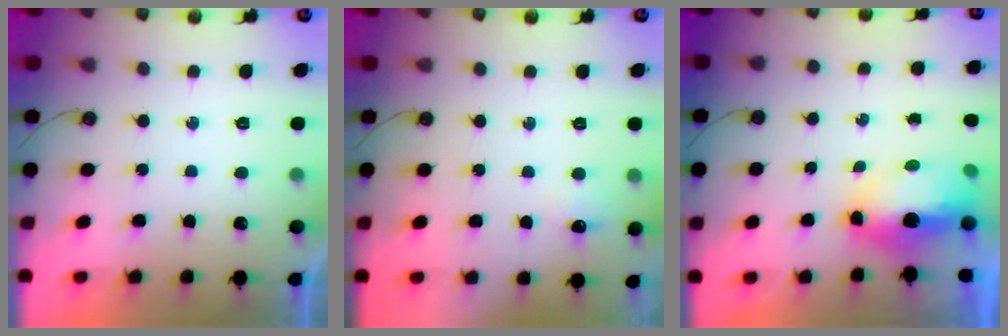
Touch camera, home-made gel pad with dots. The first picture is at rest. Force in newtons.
{"total": 5.7, "press": 5.6, "slide": 0.8}
{"total": 8.0, "press": 7.9, "slide": 1.3}